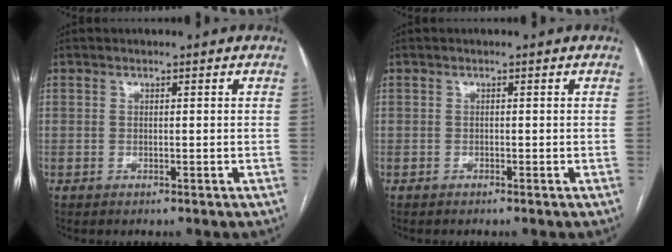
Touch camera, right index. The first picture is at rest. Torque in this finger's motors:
{"motor_torque": [-0.06, 0.03, -0.03, 0.01]}